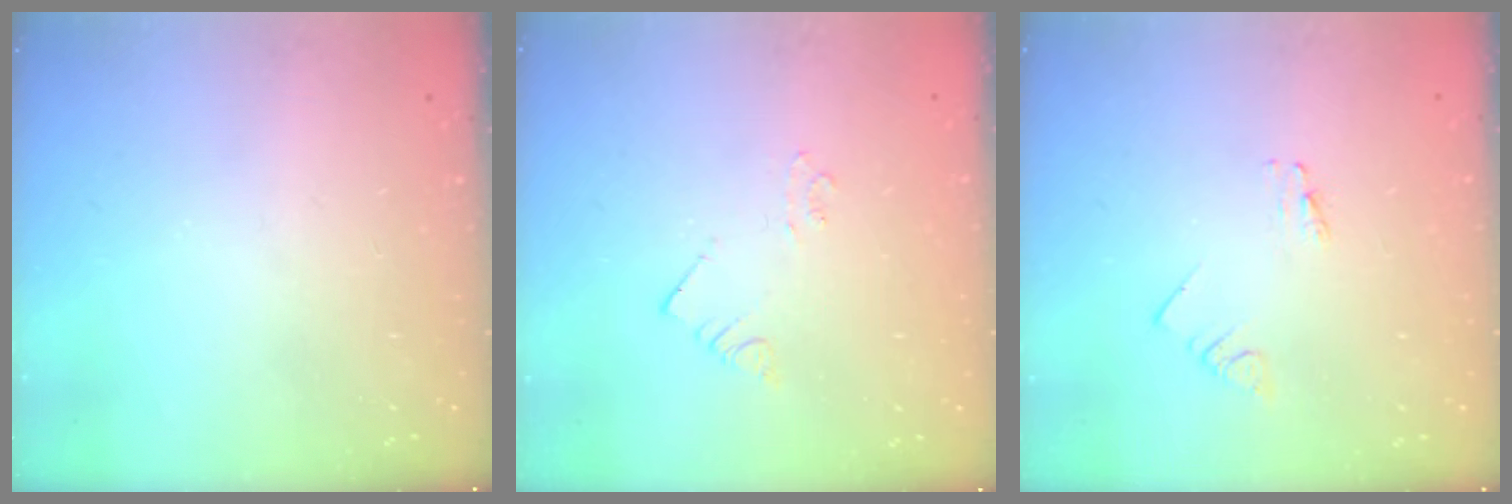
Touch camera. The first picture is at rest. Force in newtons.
{"total": 2.3, "press": 2.3, "slide": 0.1}
{"total": 0.6, "press": 0.6, "slide": 0.1}